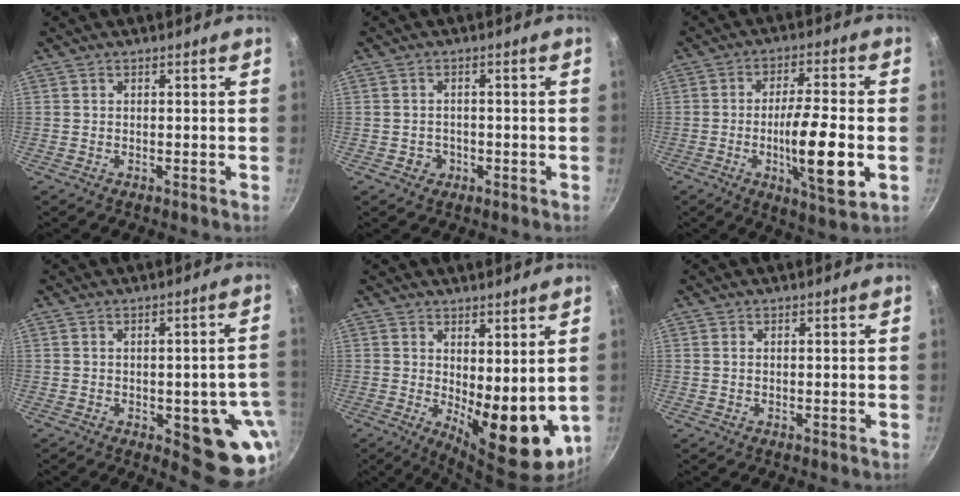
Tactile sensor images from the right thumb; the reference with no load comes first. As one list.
[{"total": 2.4, "force": [-0.8, 2.2, 0.7], "torque": [-0.003, 0.005, -0.007]}, {"total": 14.0, "force": [-3.1, 3.2, 13.2], "torque": [-0.217, 0.008, -0.052]}, {"total": 13.8, "force": [-3.4, 5.7, 12.0], "torque": [-0.085, 0.005, -0.039]}, {"total": 12.3, "force": [1.1, 5.4, 11.0], "torque": [-0.125, -0.031, 0.030]}, {"total": 0.6, "force": [0.2, 0.4, 0.4], "torque": [-0.008, 0.001, 0.003]}]